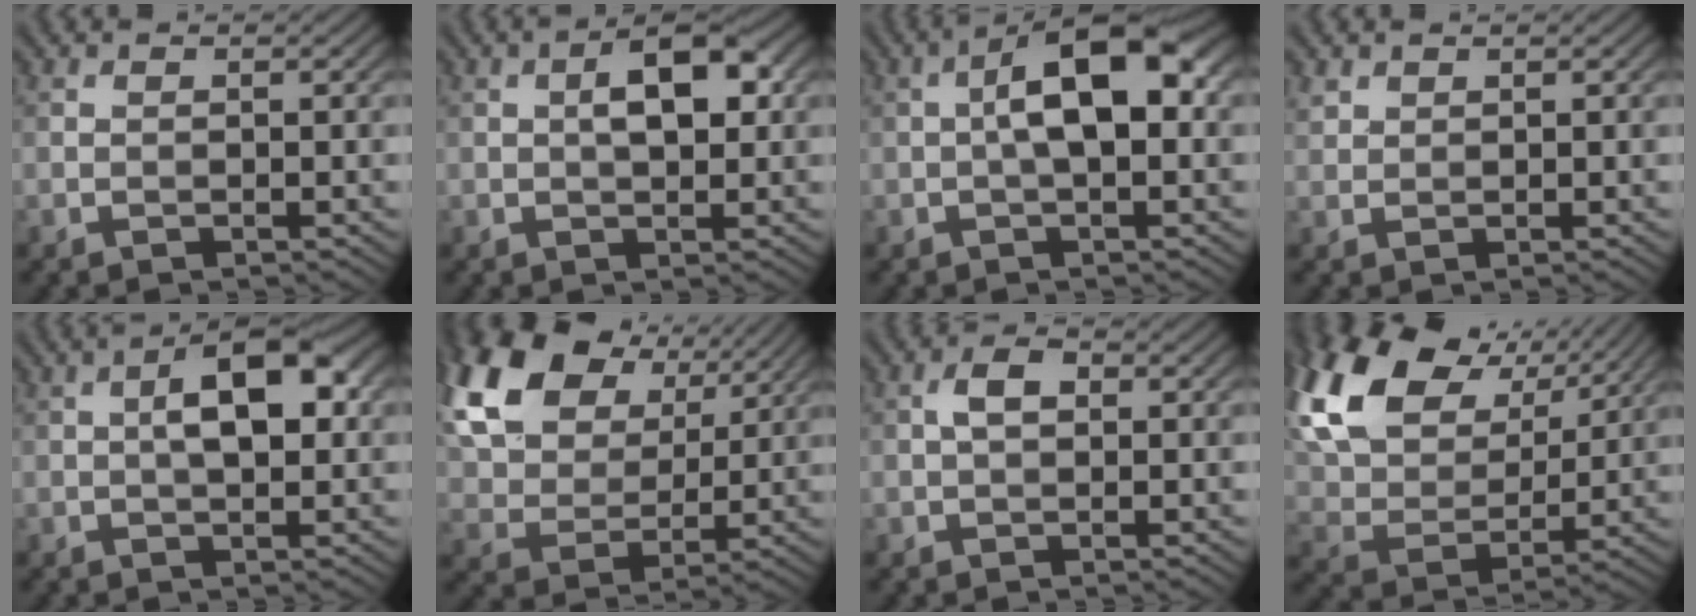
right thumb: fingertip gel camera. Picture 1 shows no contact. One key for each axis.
{"total": 5.8, "fx": 1.1, "fy": 2.7, "fz": 5.0, "tx": -0.075, "ty": 0.008, "tz": 0.013}
{"total": 8.2, "fx": 0.3, "fy": 3.4, "fz": 7.5, "tx": -0.124, "ty": 0.023, "tz": -0.005}
{"total": 1.2, "fx": 0.9, "fy": 0.7, "fz": 0.3, "tx": -0.011, "ty": 0.003, "tz": 0.023}
{"total": 6.7, "fx": 0.8, "fy": 3.1, "fz": 5.9, "tx": -0.092, "ty": 0.012, "tz": 0.008}
{"total": 21.0, "fx": 10.5, "fy": 14.3, "fz": 11.2, "tx": -0.301, "ty": 0.053, "tz": 0.225}
{"total": 2.6, "fx": 0.2, "fy": 1.5, "fz": 2.1, "tx": -0.040, "ty": 0.008, "tz": 0.001}
{"total": 18.6, "fx": 9.1, "fy": 11.7, "fz": 11.3, "tx": -0.285, "ty": 0.040, "tz": 0.159}